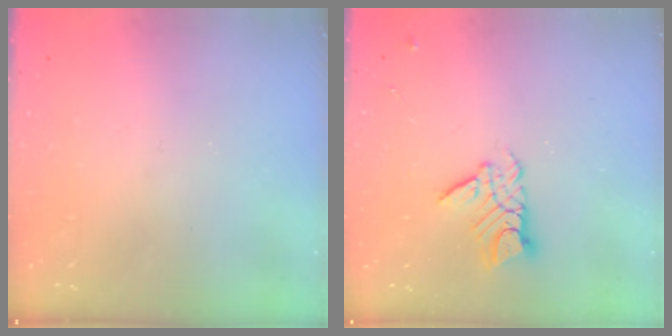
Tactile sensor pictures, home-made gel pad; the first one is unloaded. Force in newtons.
{"total": 9.6, "press": 9.5, "slide": 0.8}